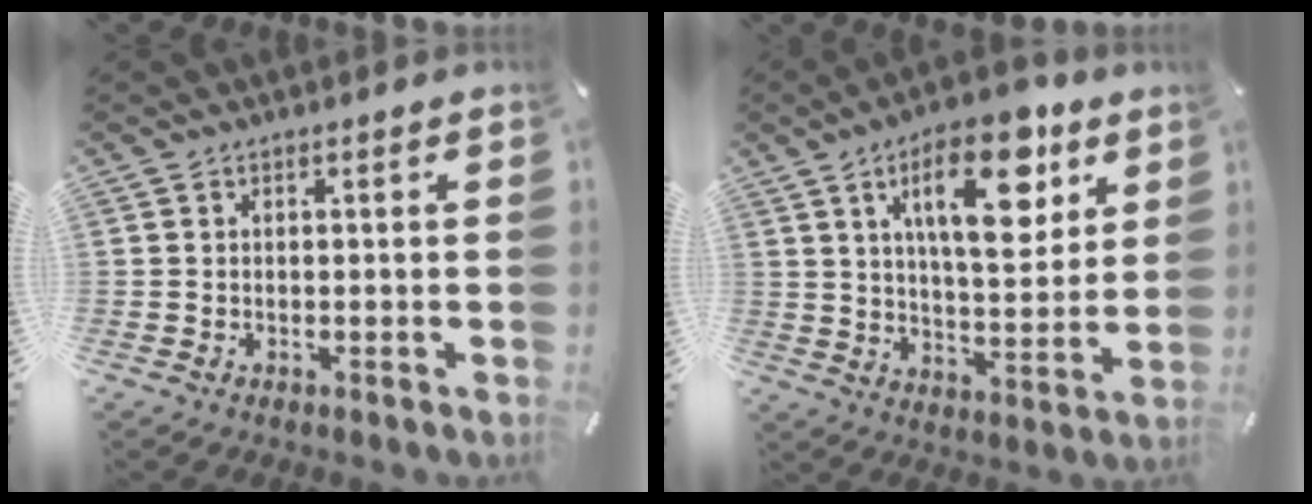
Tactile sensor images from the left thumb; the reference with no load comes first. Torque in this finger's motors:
{"motor_torque": [1.15, 0.85, 1.65, -1.15, 0.30]}